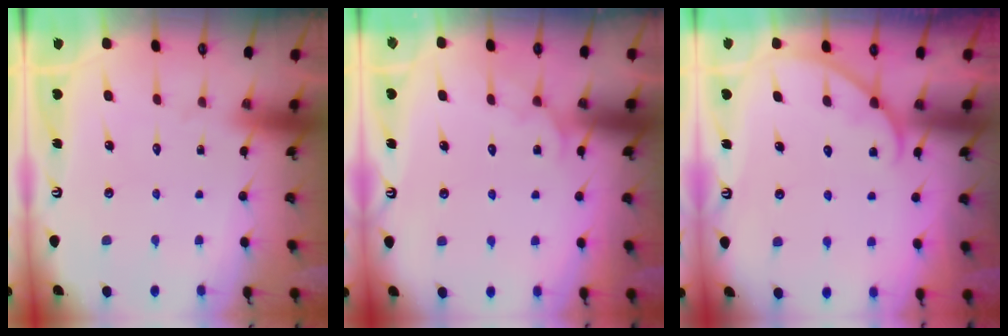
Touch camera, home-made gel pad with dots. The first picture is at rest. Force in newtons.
{"total": 3.0, "press": 3.0, "slide": 0.3}
{"total": 3.9, "press": 3.8, "slide": 0.3}